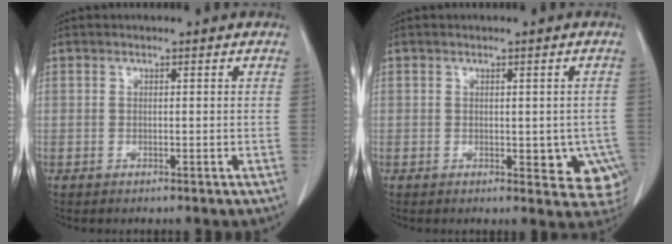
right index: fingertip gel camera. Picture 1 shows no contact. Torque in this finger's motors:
{"motor_torque": [0.07, -0.03, 0.08, 0.02]}